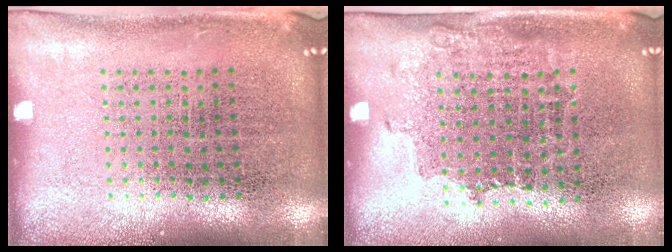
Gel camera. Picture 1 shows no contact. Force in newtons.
{"total": 1.0, "press": 0.9, "slide": 0.6}